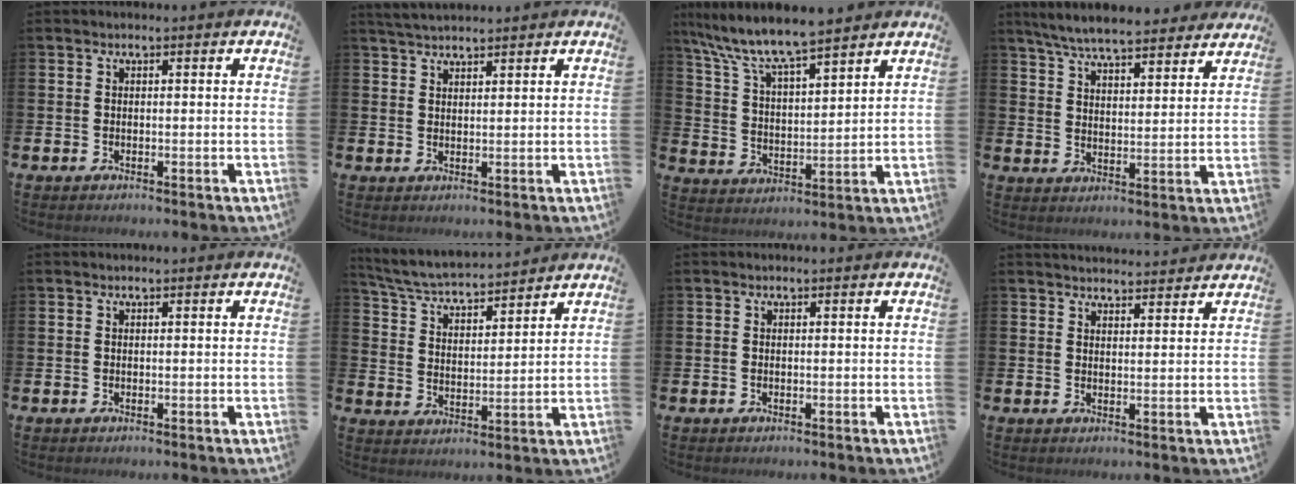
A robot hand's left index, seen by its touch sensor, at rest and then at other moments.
{"total": 3.1, "force": [3.0, 0.4, 0.7], "torque": [-0.018, -0.005, 0.055]}
{"total": 8.8, "force": [8.1, 1.1, 3.3], "torque": [-0.098, -0.045, 0.144]}
{"total": 7.0, "force": [6.7, 1.0, 2.0], "torque": [-0.058, -0.037, 0.118]}
{"total": 0.0}
{"total": 5.4, "force": [5.3, 0.5, 1.1], "torque": [-0.048, -0.035, 0.091]}
{"total": 0.0}
{"total": 3.1, "force": [3.1, 0.4, 0.0], "torque": [-0.004, -0.016, 0.057]}